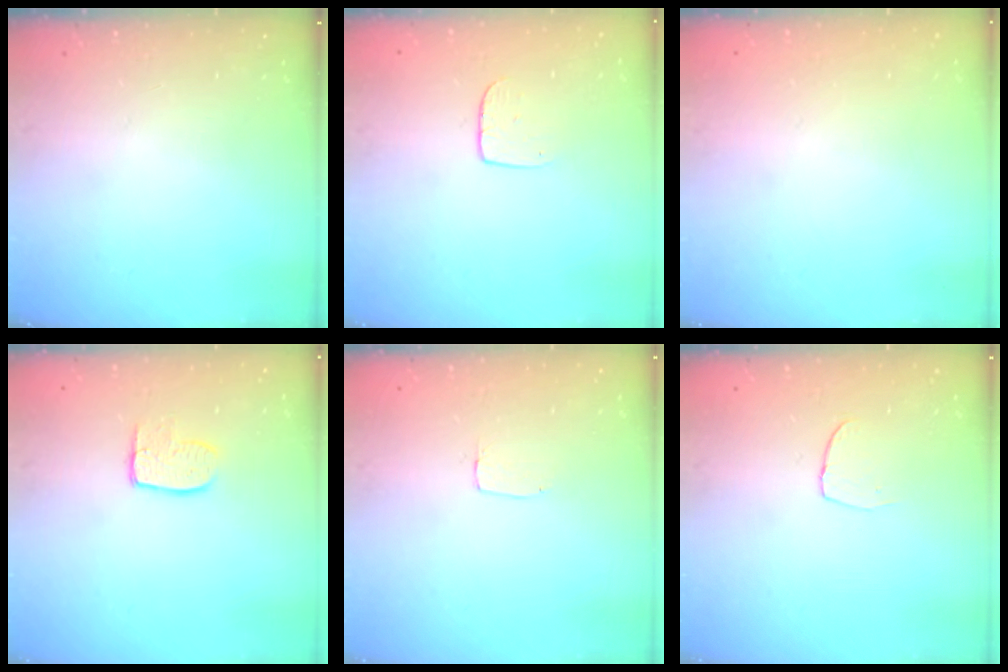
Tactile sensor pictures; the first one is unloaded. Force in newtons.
{"total": 5.0, "press": 5.0, "slide": 0.4}
{"total": 0.0}
{"total": 6.2, "press": 6.2, "slide": 0.4}
{"total": 2.0, "press": 2.0, "slide": 0.0}
{"total": 3.8, "press": 3.8, "slide": 0.3}